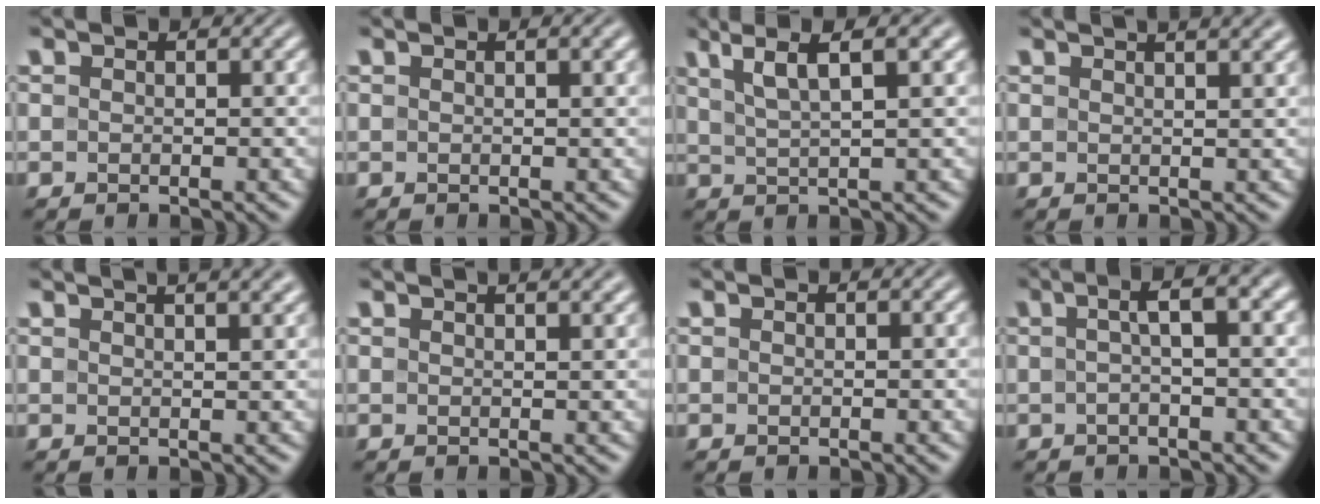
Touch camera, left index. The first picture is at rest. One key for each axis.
{"total": 1.8, "fx": 0.9, "fy": 0.5, "fz": 1.5, "tx": -0.017, "ty": 0.004, "tz": 0.006}
{"total": 5.8, "fx": 3.3, "fy": 1.2, "fz": 4.6, "tx": -0.072, "ty": 0.014, "tz": 0.054}
{"total": 5.7, "fx": 3.6, "fy": 2.5, "fz": 3.6, "tx": -0.016, "ty": 0.041, "tz": 0.013}
{"total": 6.5, "fx": 4.2, "fy": 2.8, "fz": 4.1, "tx": -0.020, "ty": 0.048, "tz": 0.021}
{"total": 3.9, "fx": 2.6, "fy": 1.6, "fz": 2.3, "tx": -0.001, "ty": 0.024, "tz": -0.002}
{"total": 0.0}
{"total": 3.7, "fx": 0.5, "fy": 0.8, "fz": 3.6, "tx": -0.055, "ty": 0.015, "tz": 0.004}